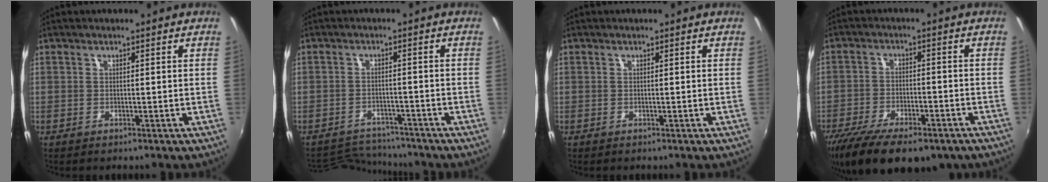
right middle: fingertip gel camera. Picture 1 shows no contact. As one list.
[{"total": 7.1, "force": [-7.0, 1.3, 0.3], "torque": [-0.025, 0.008, -0.114]}, {"total": 0.0}, {"total": 19.7, "force": [-13.6, 8.0, 11.8], "torque": [-0.242, -0.049, -0.205]}]